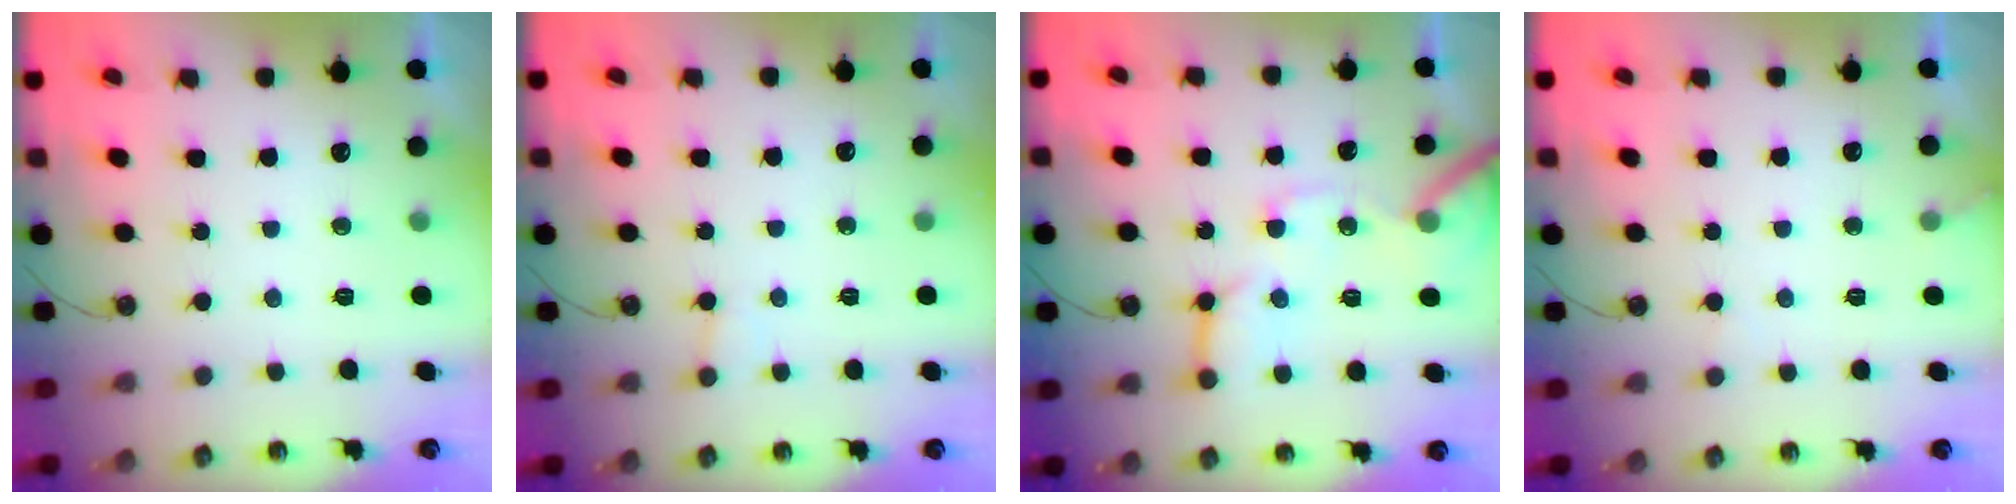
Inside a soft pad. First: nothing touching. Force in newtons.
{"total": 5.4, "press": 5.4, "slide": 0.5}
{"total": 15.1, "press": 15.0, "slide": 1.7}
{"total": 5.1, "press": 5.0, "slide": 0.3}